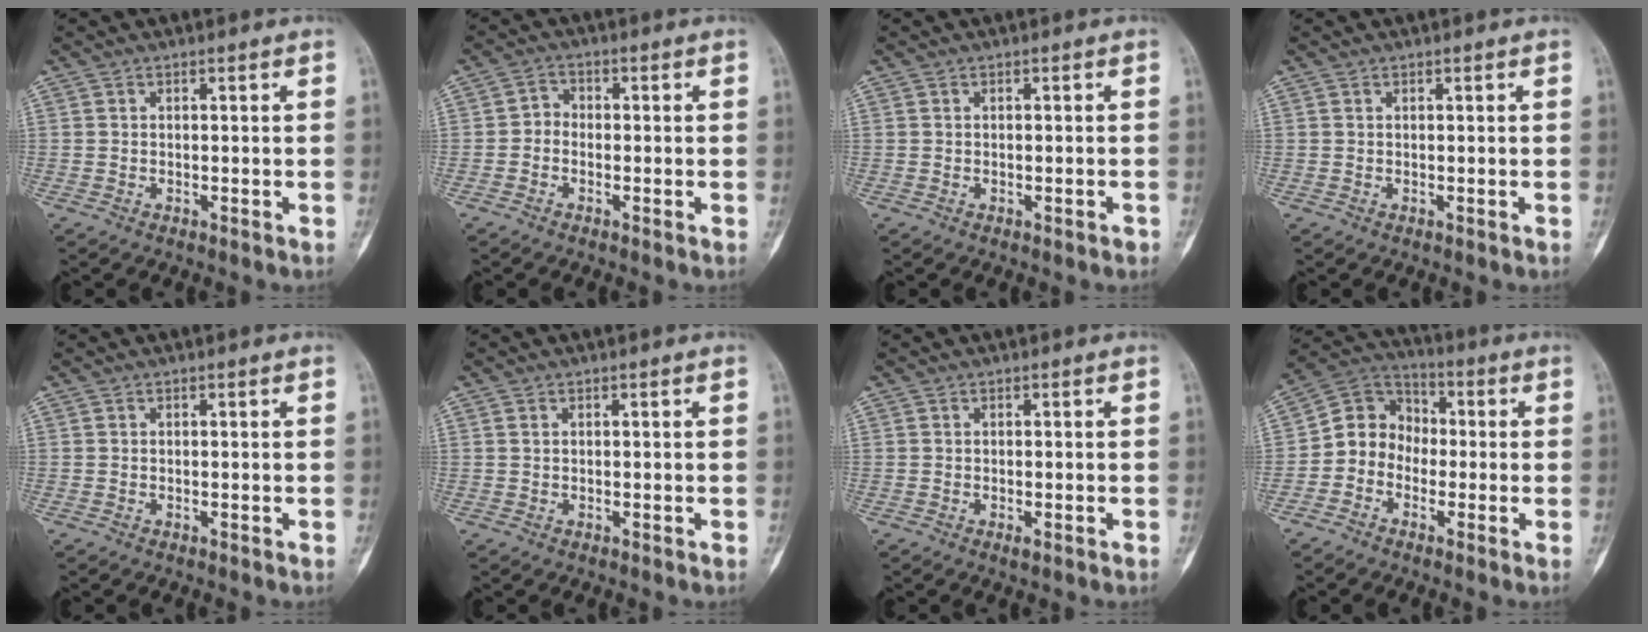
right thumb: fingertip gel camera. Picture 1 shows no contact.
{"total": 2.4, "force": [-0.9, 2.0, 1.0], "torque": [0.001, 0.009, -0.028]}
{"total": 0.6, "force": [-0.3, 0.2, 0.5], "torque": [-0.006, 0.000, -0.001]}
{"total": 0.0}
{"total": 0.0}
{"total": 0.7, "force": [0.3, 0.4, 0.4], "torque": [-0.010, 0.004, 0.008]}
{"total": 0.8, "force": [-0.5, 0.1, 0.7], "torque": [-0.008, -0.004, -0.005]}
{"total": 9.0, "force": [-1.7, 8.0, 3.8], "torque": [-0.034, 0.045, -0.051]}